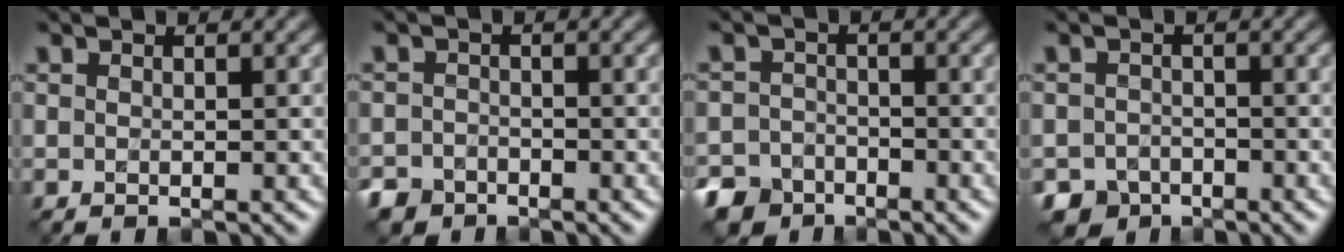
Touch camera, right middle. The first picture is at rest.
{"total": 2.4, "force": [-1.9, 1.5, -0.1], "torque": [0.003, -0.005, -0.037]}
{"total": 4.3, "force": [-3.3, 2.7, 0.2], "torque": [0.010, -0.002, -0.061]}
{"total": 3.2, "force": [-2.4, 2.1, 0.4], "torque": [-0.002, -0.010, -0.047]}